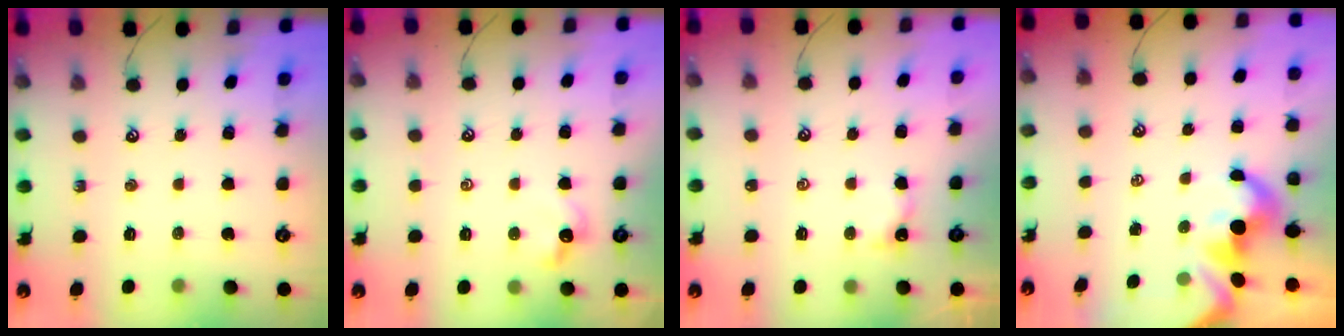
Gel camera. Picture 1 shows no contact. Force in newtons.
{"total": 2.5, "press": 2.4, "slide": 0.6}
{"total": 0.0}
{"total": 1.7, "press": 1.4, "slide": 1.0}